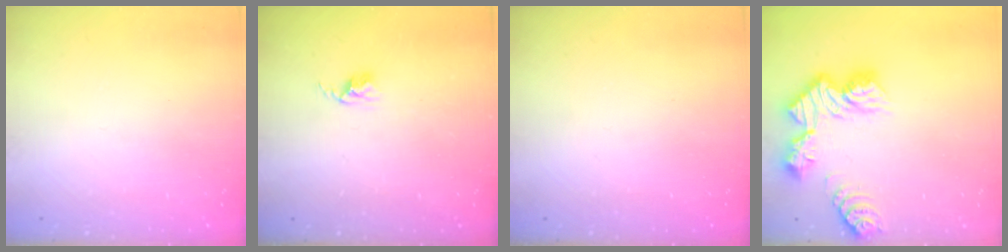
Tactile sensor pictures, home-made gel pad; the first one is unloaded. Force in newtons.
{"total": 2.4, "press": 2.4, "slide": 0.3}
{"total": 0.0}
{"total": 12.8, "press": 12.7, "slide": 1.1}